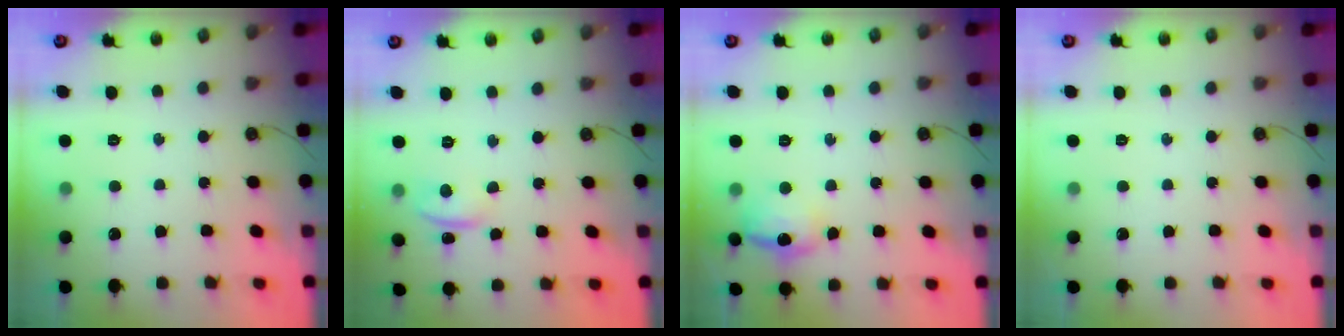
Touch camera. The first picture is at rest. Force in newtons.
{"total": 4.7, "press": 2.7, "slide": 3.9}
{"total": 12.0, "press": 12.0, "slide": 0.8}
{"total": 0.0}